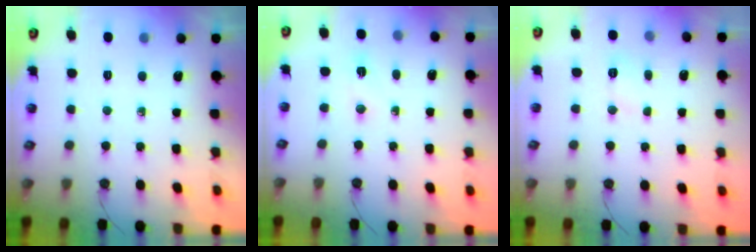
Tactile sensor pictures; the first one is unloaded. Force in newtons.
{"total": 2.3, "press": 2.2, "slide": 0.4}
{"total": 3.8, "press": 3.8, "slide": 0.4}